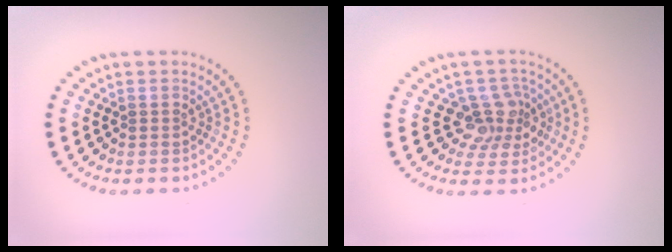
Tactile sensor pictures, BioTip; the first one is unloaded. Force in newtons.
{"total": 3.1, "press": 2.6, "slide": 1.6}